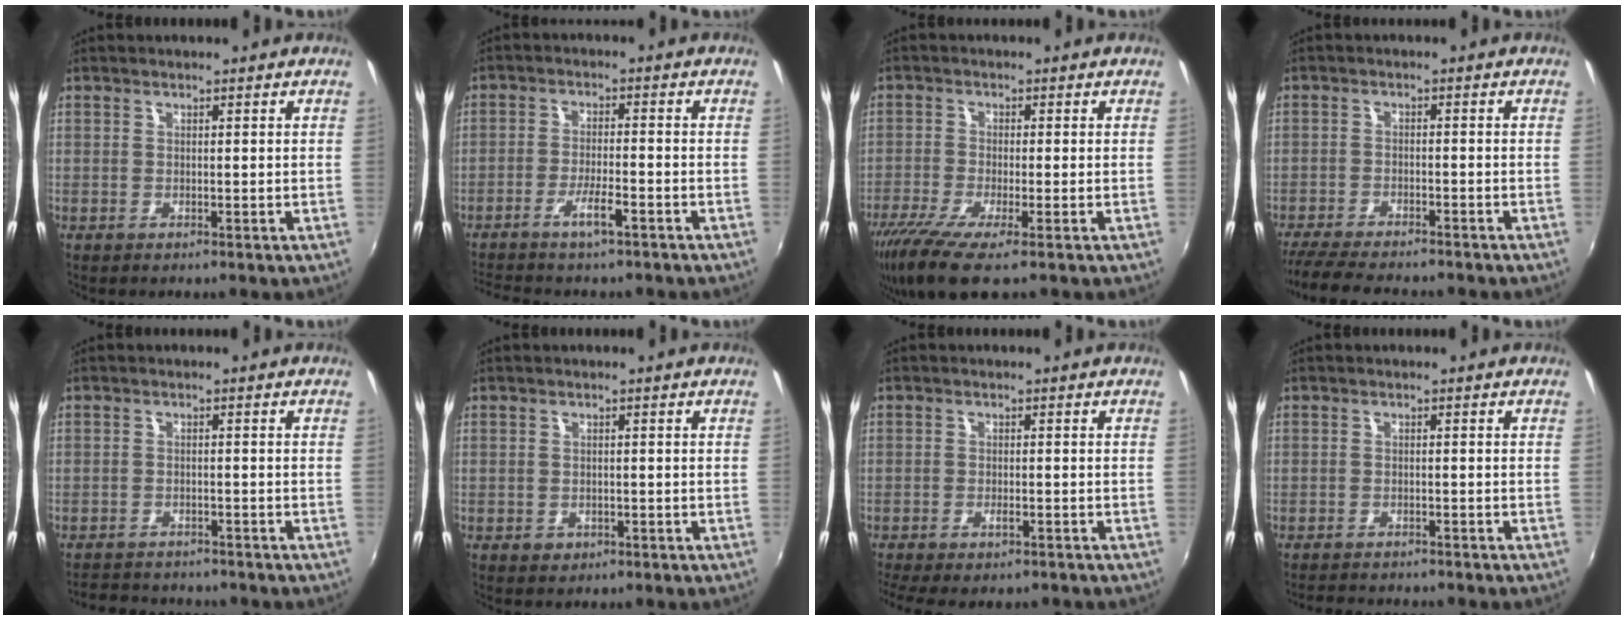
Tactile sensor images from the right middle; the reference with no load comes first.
{"total": 5.9, "force": [-4.5, 0.7, 3.7], "torque": [-0.087, 0.000, -0.080]}
{"total": 8.1, "force": [-5.4, 0.9, 5.9], "torque": [-0.141, -0.034, -0.100]}
{"total": 11.7, "force": [-10.4, 1.8, 5.1], "torque": [-0.118, -0.027, -0.167]}
{"total": 7.8, "force": [-7.2, 2.4, 2.1], "torque": [-0.062, -0.006, -0.107]}
{"total": 1.9, "force": [-0.9, 1.6, 0.6], "torque": [-0.013, -0.004, -0.010]}
{"total": 5.2, "force": [-4.0, 1.5, 2.9], "torque": [-0.075, -0.019, -0.066]}
{"total": 5.5, "force": [-5.1, 0.8, 1.7], "torque": [-0.047, -0.013, -0.078]}